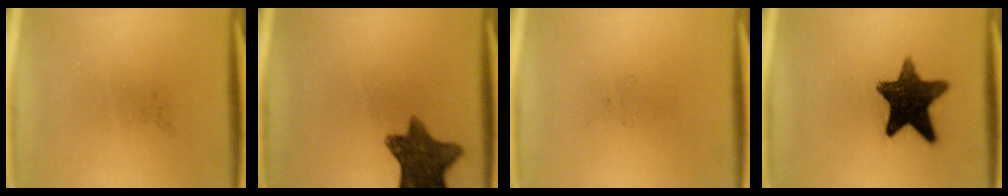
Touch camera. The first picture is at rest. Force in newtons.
{"total": 10.8}
{"total": 0.0}
{"total": 13.4}